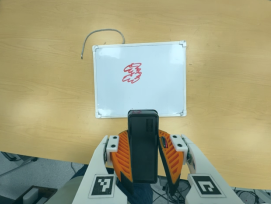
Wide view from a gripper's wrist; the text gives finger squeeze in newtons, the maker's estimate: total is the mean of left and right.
{"total": 8.4, "left": 6.4, "right": 10.3}